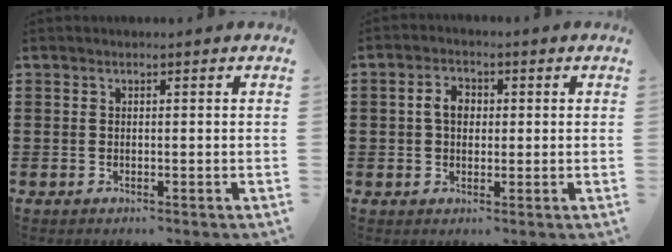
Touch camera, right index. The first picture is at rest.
{"total": 3.7, "force": [0.3, 2.5, 2.6], "torque": [-0.058, 0.013, 0.002]}